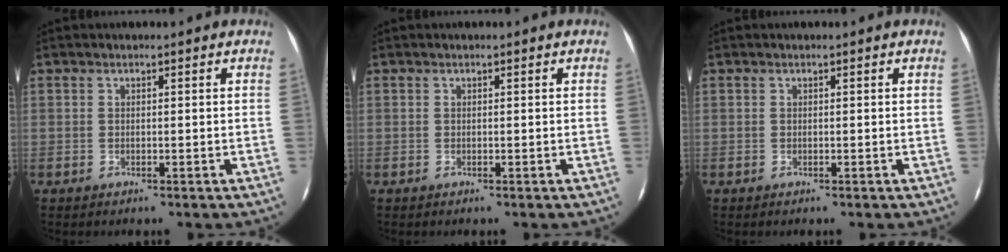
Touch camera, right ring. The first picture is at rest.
{"total": 0.0}
{"total": 0.0}